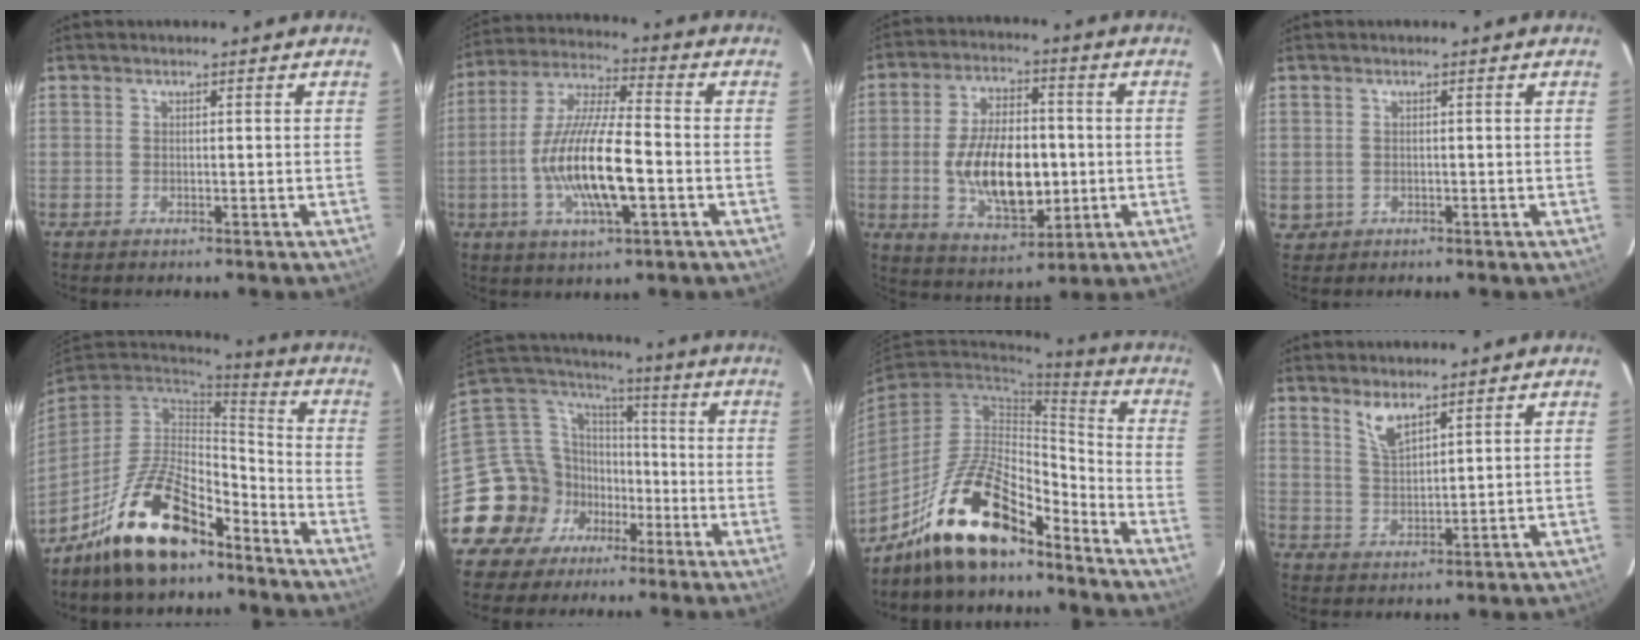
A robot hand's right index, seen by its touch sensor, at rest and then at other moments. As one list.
[{"total": 15.5, "force": [-3.7, 3.6, 14.6], "torque": [-0.290, -0.008, -0.071]}, {"total": 15.3, "force": [-1.6, 8.0, 13.0], "torque": [-0.245, -0.002, -0.014]}, {"total": 2.3, "force": [-0.2, 2.3, 0.3], "torque": [-0.004, 0.000, 0.001]}, {"total": 18.2, "force": [-12.0, 7.7, 11.3], "torque": [-0.228, 0.001, -0.211]}, {"total": 17.0, "force": [-7.9, 14.2, 5.2], "torque": [-0.133, 0.060, -0.127]}, {"total": 16.9, "force": [-12.6, 5.9, 9.5], "torque": [-0.192, 0.011, -0.225]}, {"total": 4.6, "force": [3.4, 1.2, 2.8], "torque": [-0.054, -0.002, 0.070]}]